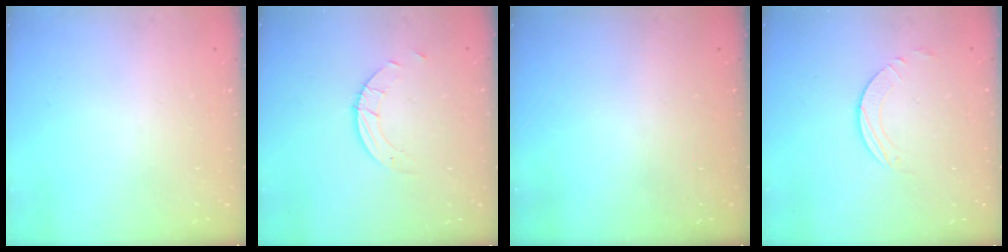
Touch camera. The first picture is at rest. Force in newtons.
{"total": 2.5, "press": 2.5, "slide": 0.2}
{"total": 0.0}
{"total": 2.8, "press": 2.8, "slide": 0.2}